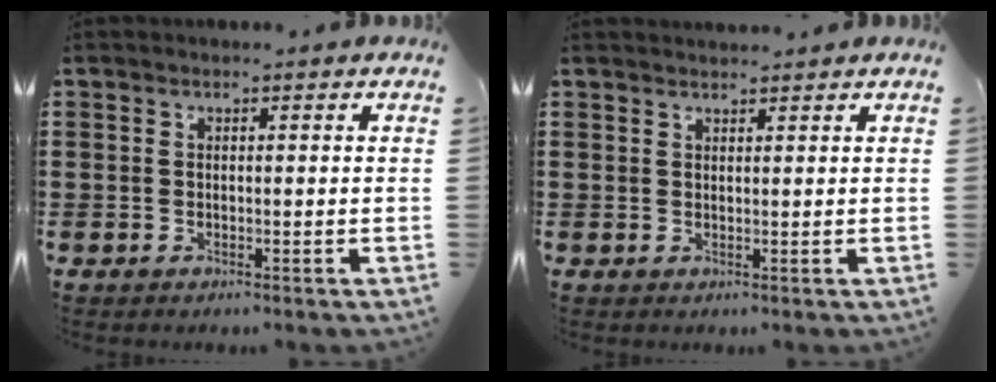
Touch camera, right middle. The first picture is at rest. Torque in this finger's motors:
{"motor_torque": [-0.11, 0.27, -0.20, -0.02]}